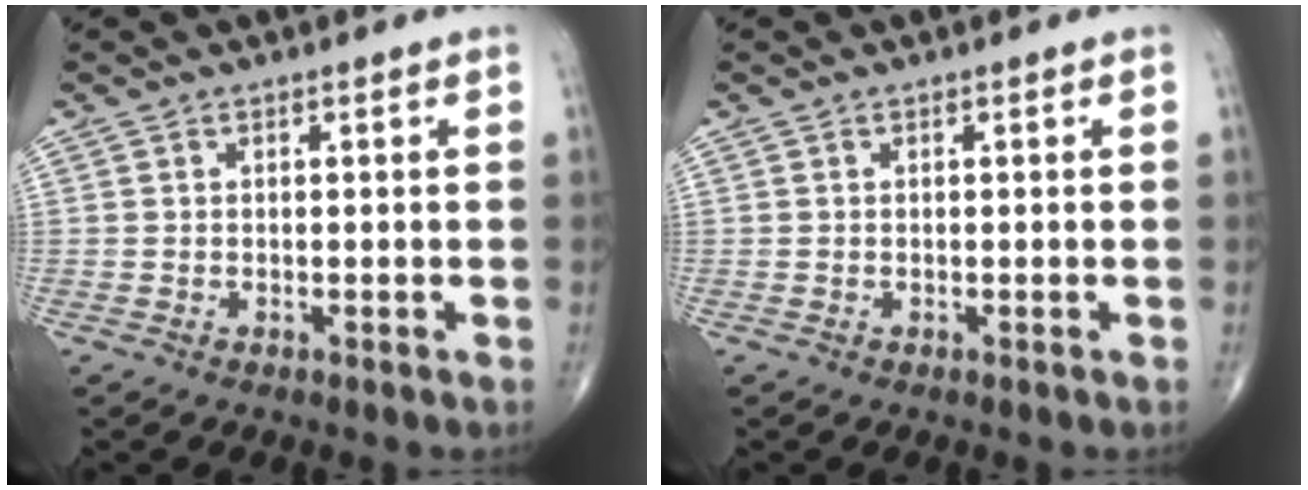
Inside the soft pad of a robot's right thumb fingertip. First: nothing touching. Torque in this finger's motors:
{"motor_torque": [0.01, 0.00, -0.01, -0.01, 0.00]}